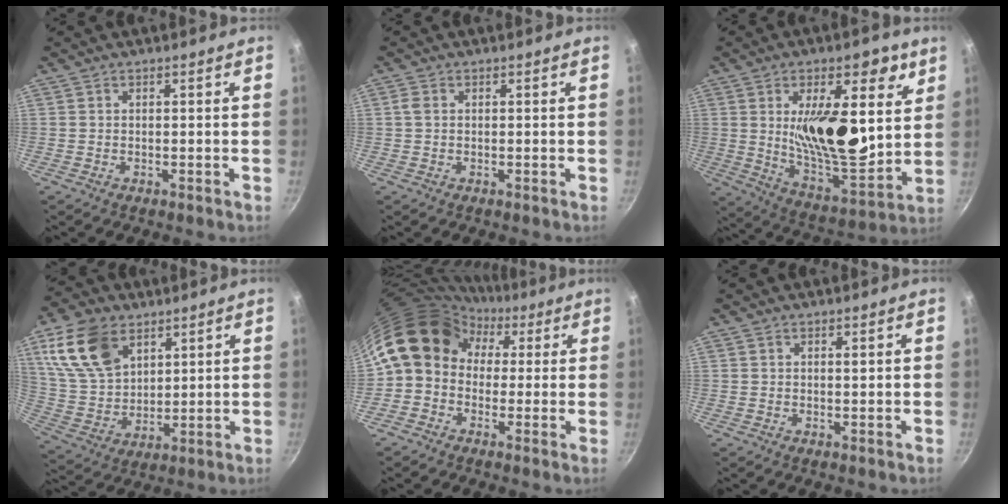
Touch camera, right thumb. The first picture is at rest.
{"total": 1.4, "force": [0.2, 1.0, 0.9], "torque": [-0.018, 0.003, 0.003]}
{"total": 23.0, "force": [6.5, 10.7, 19.2], "torque": [-0.260, -0.062, 0.103]}
{"total": 15.8, "force": [7.6, 10.1, 9.5], "torque": [-0.159, -0.023, 0.159]}
{"total": 12.4, "force": [2.5, 10.2, 6.6], "torque": [-0.086, 0.031, 0.017]}
{"total": 0.6, "force": [0.4, 0.2, 0.4], "torque": [-0.005, 0.000, 0.007]}